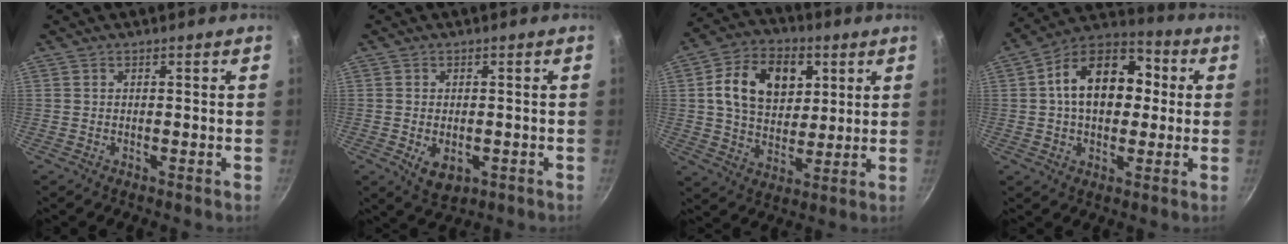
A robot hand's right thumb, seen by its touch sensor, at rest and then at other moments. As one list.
[{"total": 4.8, "force": [-1.4, 2.9, 3.5], "torque": [-0.050, 0.001, -0.009]}, {"total": 15.6, "force": [4.3, 10.9, 10.4], "torque": [-0.144, -0.002, 0.073]}, {"total": 17.2, "force": [2.2, 11.2, 12.9], "torque": [-0.172, 0.029, 0.025]}]